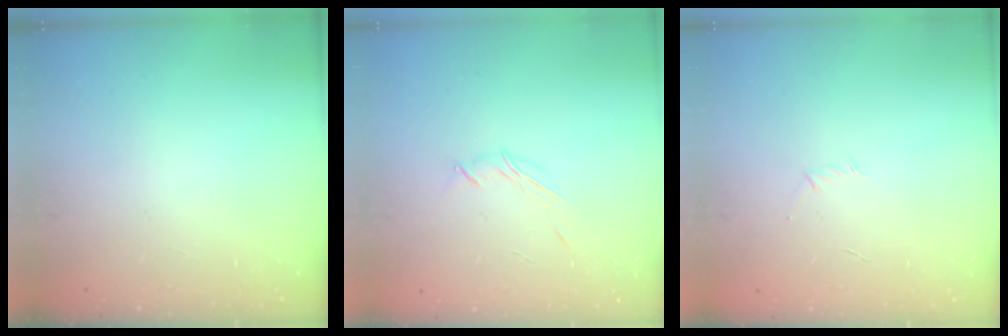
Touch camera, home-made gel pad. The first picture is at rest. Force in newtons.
{"total": 3.6, "press": 3.5, "slide": 0.8}
{"total": 2.9, "press": 2.8, "slide": 0.7}